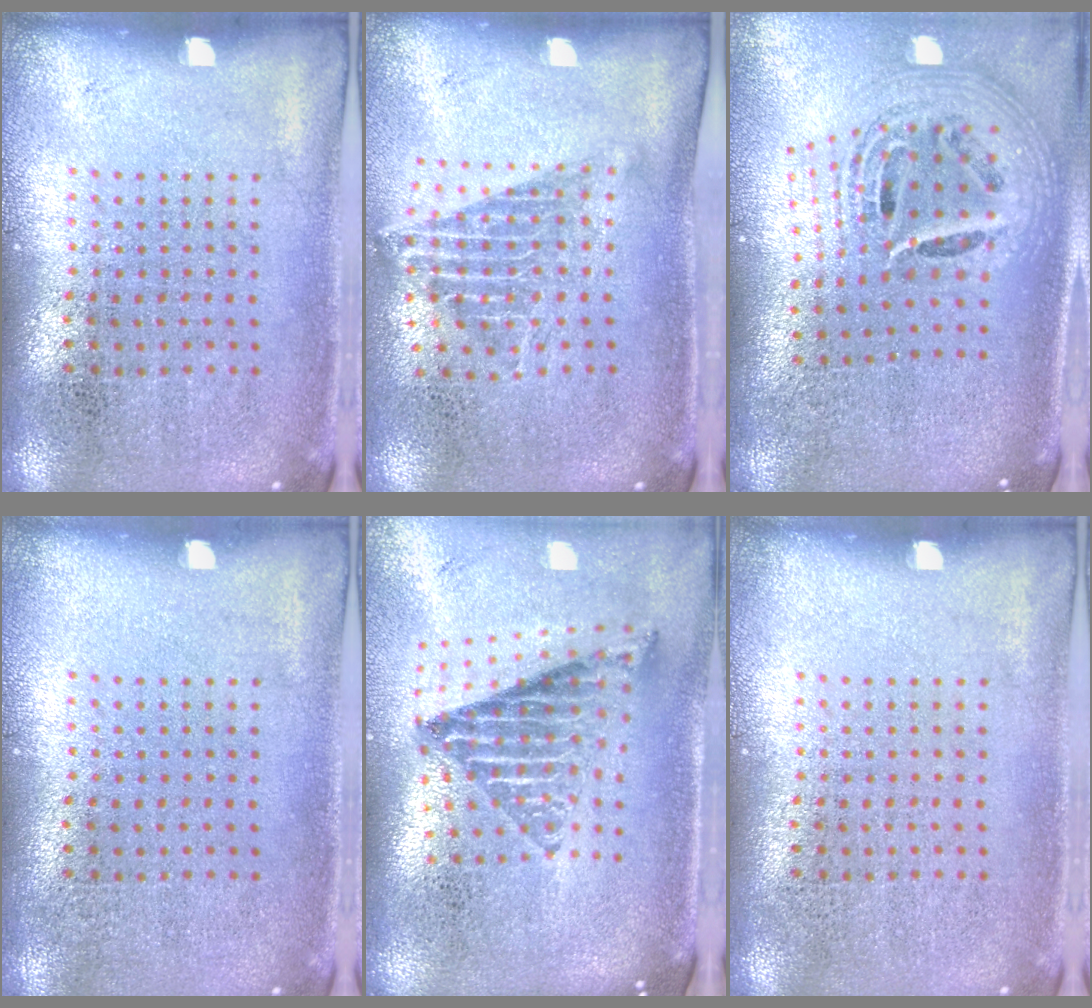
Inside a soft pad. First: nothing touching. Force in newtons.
{"total": 1.4, "press": 1.1, "slide": 0.9}
{"total": 2.6, "press": 1.9, "slide": 1.8}
{"total": 0.0}
{"total": 1.8, "press": 1.4, "slide": 1.1}
{"total": 0.0}